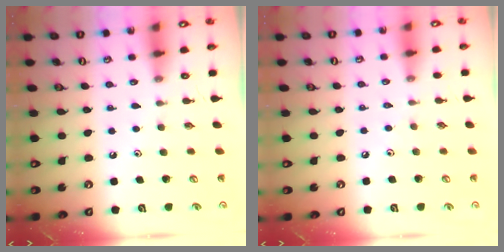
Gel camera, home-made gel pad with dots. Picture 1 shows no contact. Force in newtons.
{"total": 2.1, "press": 2.1, "slide": 0.4}